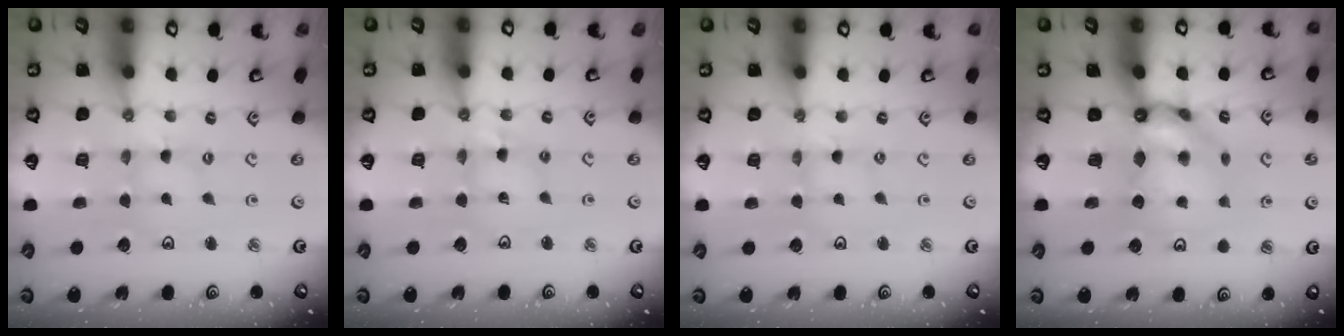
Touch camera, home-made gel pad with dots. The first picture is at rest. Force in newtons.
{"total": 5.6, "press": 5.6, "slide": 0.5}
{"total": 0.0}
{"total": 9.7, "press": 9.6, "slide": 1.0}